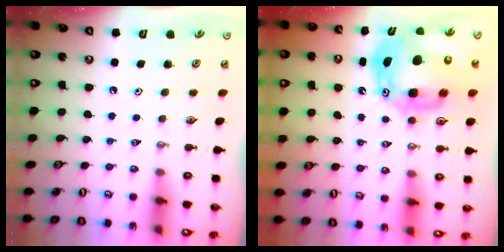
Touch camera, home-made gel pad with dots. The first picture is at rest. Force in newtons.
{"total": 17.6, "press": 17.4, "slide": 2.7}